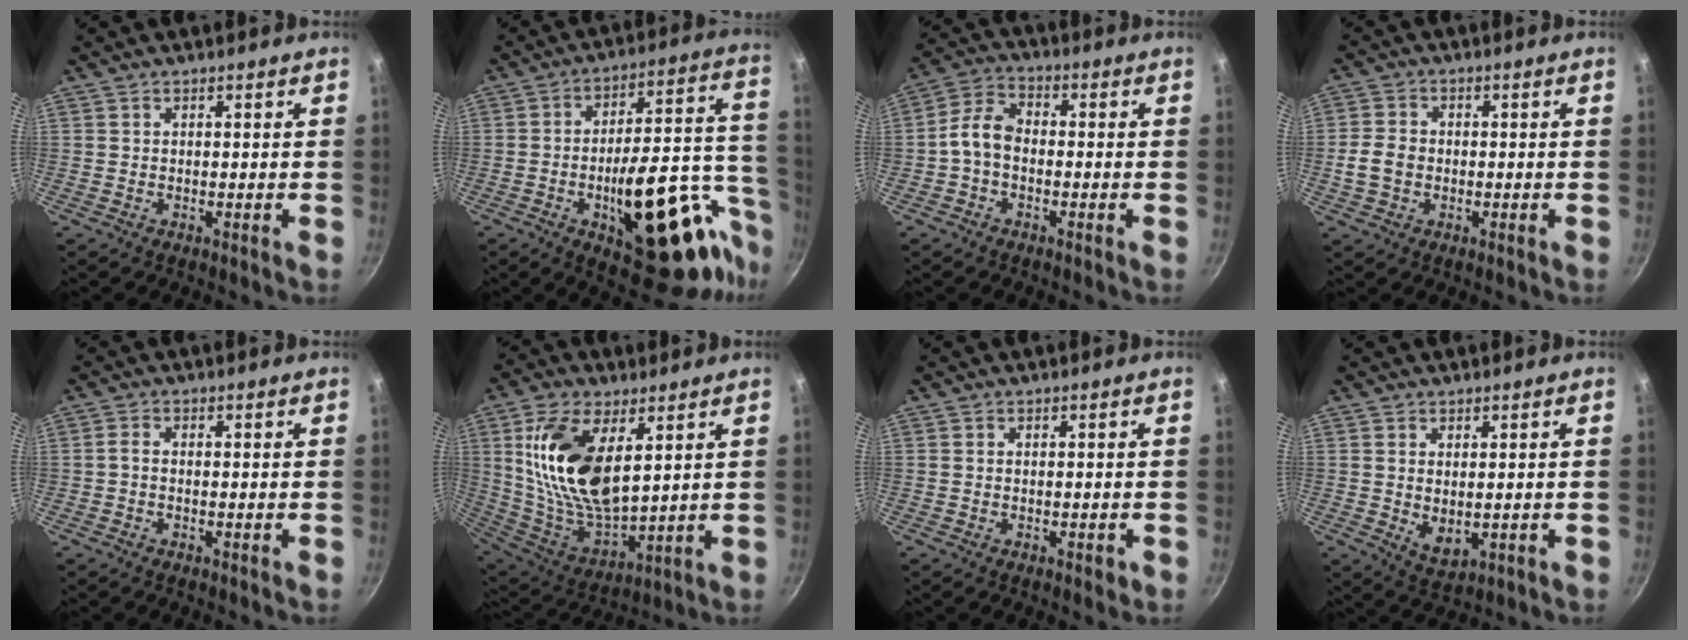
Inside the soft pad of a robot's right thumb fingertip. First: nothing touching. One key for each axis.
{"total": 26.7, "fx": -9.2, "fy": 11.4, "fz": 22.4, "tx": -0.254, "ty": 0.043, "tz": -0.122}
{"total": 6.4, "fx": -1.2, "fy": 4.3, "fz": 4.7, "tx": -0.087, "ty": 0.029, "tz": -0.037}
{"total": 5.4, "fx": -0.8, "fy": 4.3, "fz": 3.2, "tx": -0.052, "ty": 0.011, "tz": -0.020}
{"total": 1.4, "fx": -0.4, "fy": 0.6, "fz": 1.2, "tx": -0.034, "ty": 0.008, "tz": -0.012}
{"total": 19.7, "fx": 5.9, "fy": 9.9, "fz": 16.0, "tx": -0.297, "ty": -0.036, "tz": 0.125}
{"total": 1.4, "fx": -0.5, "fy": 0.7, "fz": 1.0, "tx": -0.013, "ty": 0.001, "tz": -0.008}
{"total": 4.6, "fx": 0.2, "fy": 2.6, "fz": 3.8, "tx": -0.060, "ty": -0.015, "tz": 0.013}